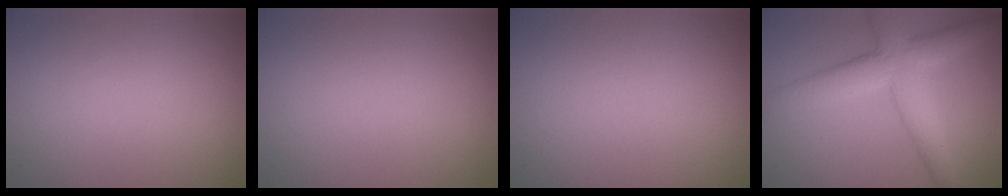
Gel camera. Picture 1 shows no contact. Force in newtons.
{"total": 0.0}
{"total": 0.0}
{"total": 6.1, "press": 6.1, "slide": 0.4}